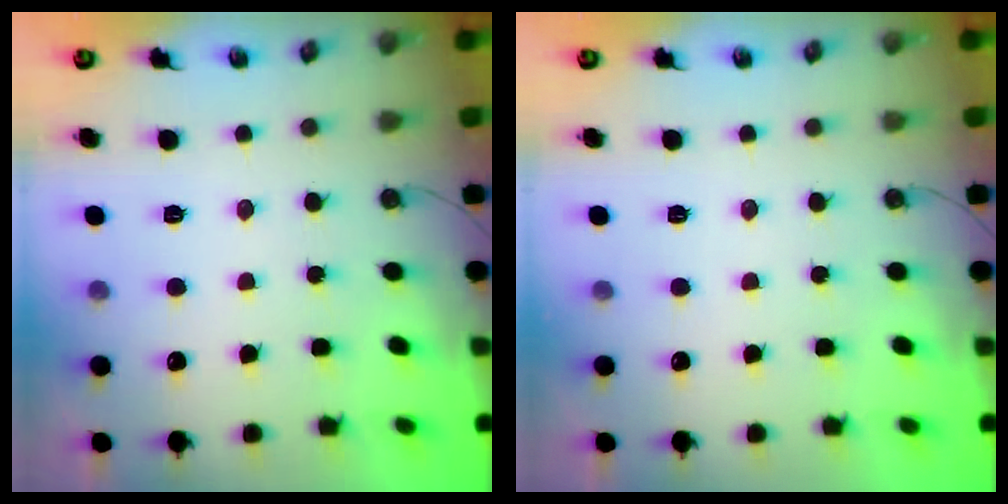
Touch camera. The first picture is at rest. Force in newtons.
{"total": 0.0}